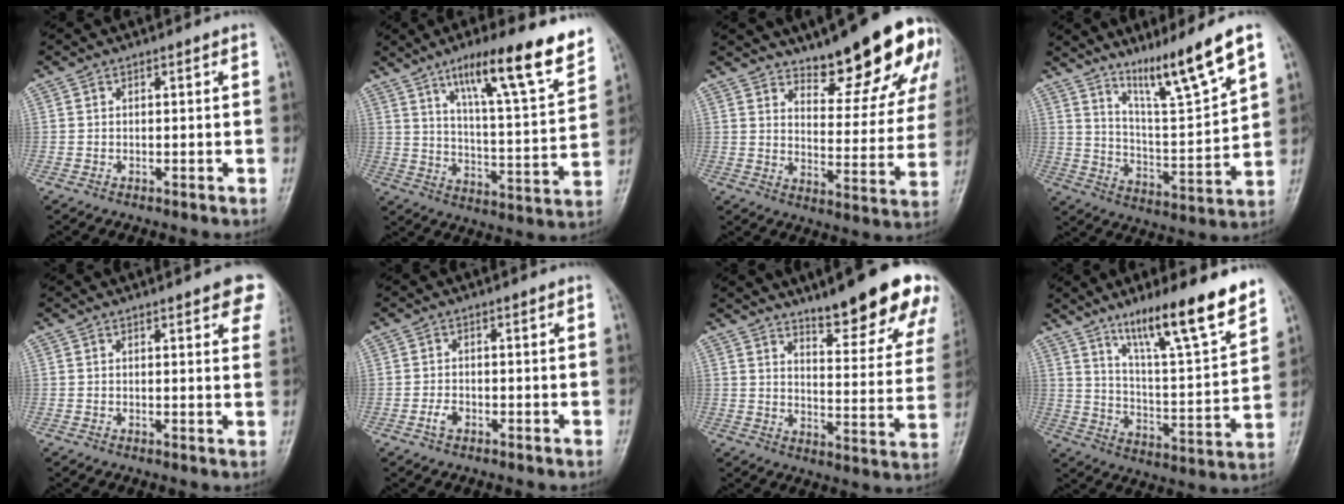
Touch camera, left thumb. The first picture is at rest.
{"total": 19.0, "force": [12.0, 3.2, 14.4], "torque": [-0.193, -0.054, 0.189]}
{"total": 18.6, "force": [12.9, 5.8, 12.1], "torque": [-0.117, -0.089, 0.177]}
{"total": 13.5, "force": [9.4, 0.3, 9.7], "torque": [-0.159, -0.064, 0.170]}
{"total": 7.4, "force": [4.4, 2.1, 5.6], "torque": [-0.040, -0.008, 0.044]}
{"total": 1.7, "force": [-0.8, 1.1, 1.1], "torque": [-0.023, 0.006, -0.018]}
{"total": 20.3, "force": [14.5, 4.4, 13.5], "torque": [-0.139, -0.084, 0.191]}
{"total": 18.1, "force": [12.7, 2.6, 12.6], "torque": [-0.179, -0.072, 0.209]}